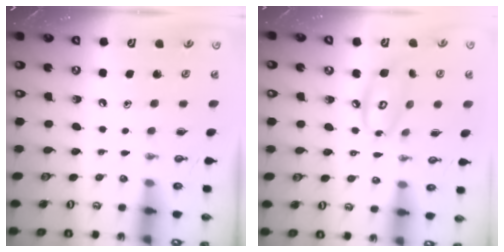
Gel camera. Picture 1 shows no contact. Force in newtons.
{"total": 10.2, "press": 10.2, "slide": 0.9}